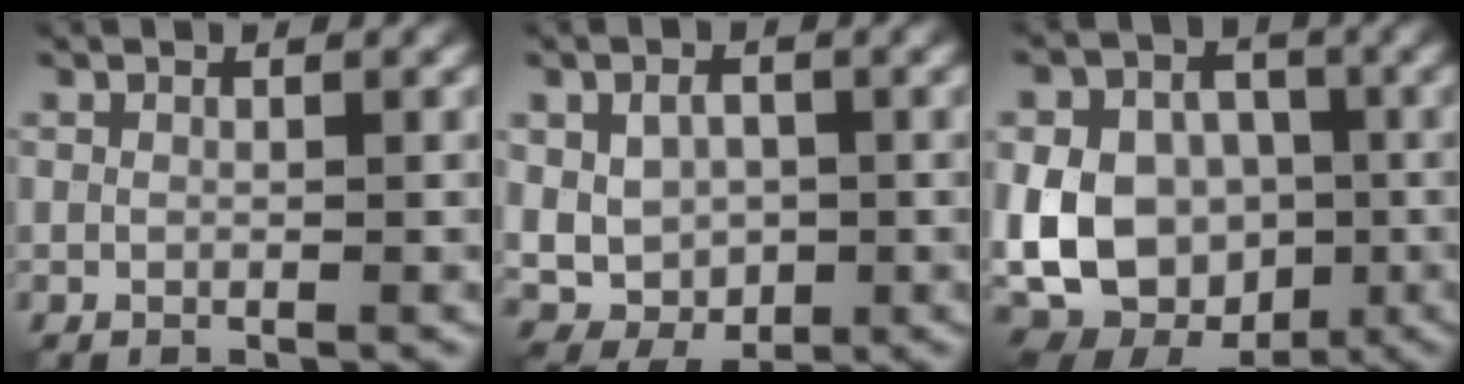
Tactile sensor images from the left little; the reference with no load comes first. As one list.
[{"total": 5.2, "force": [0.0, 3.9, 3.4], "torque": [-0.060, -0.007, 0.012]}, {"total": 15.9, "force": [-3.1, 12.6, 9.2], "torque": [-0.175, 0.011, -0.067]}]